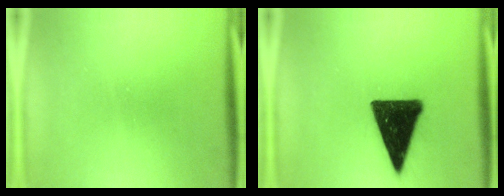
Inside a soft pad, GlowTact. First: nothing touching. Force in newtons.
{"total": 15.4}